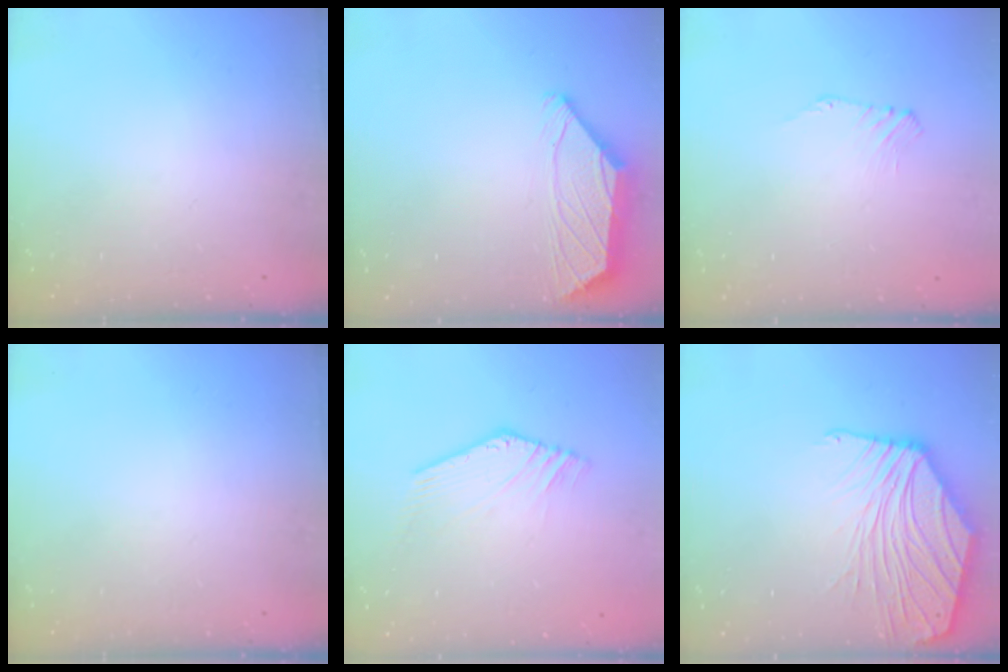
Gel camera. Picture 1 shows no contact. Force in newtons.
{"total": 2.0, "press": 1.9, "slide": 0.7}
{"total": 1.0, "press": 0.9, "slide": 0.4}
{"total": 0.0}
{"total": 2.2, "press": 2.2, "slide": 0.3}
{"total": 10.5, "press": 10.3, "slide": 1.5}